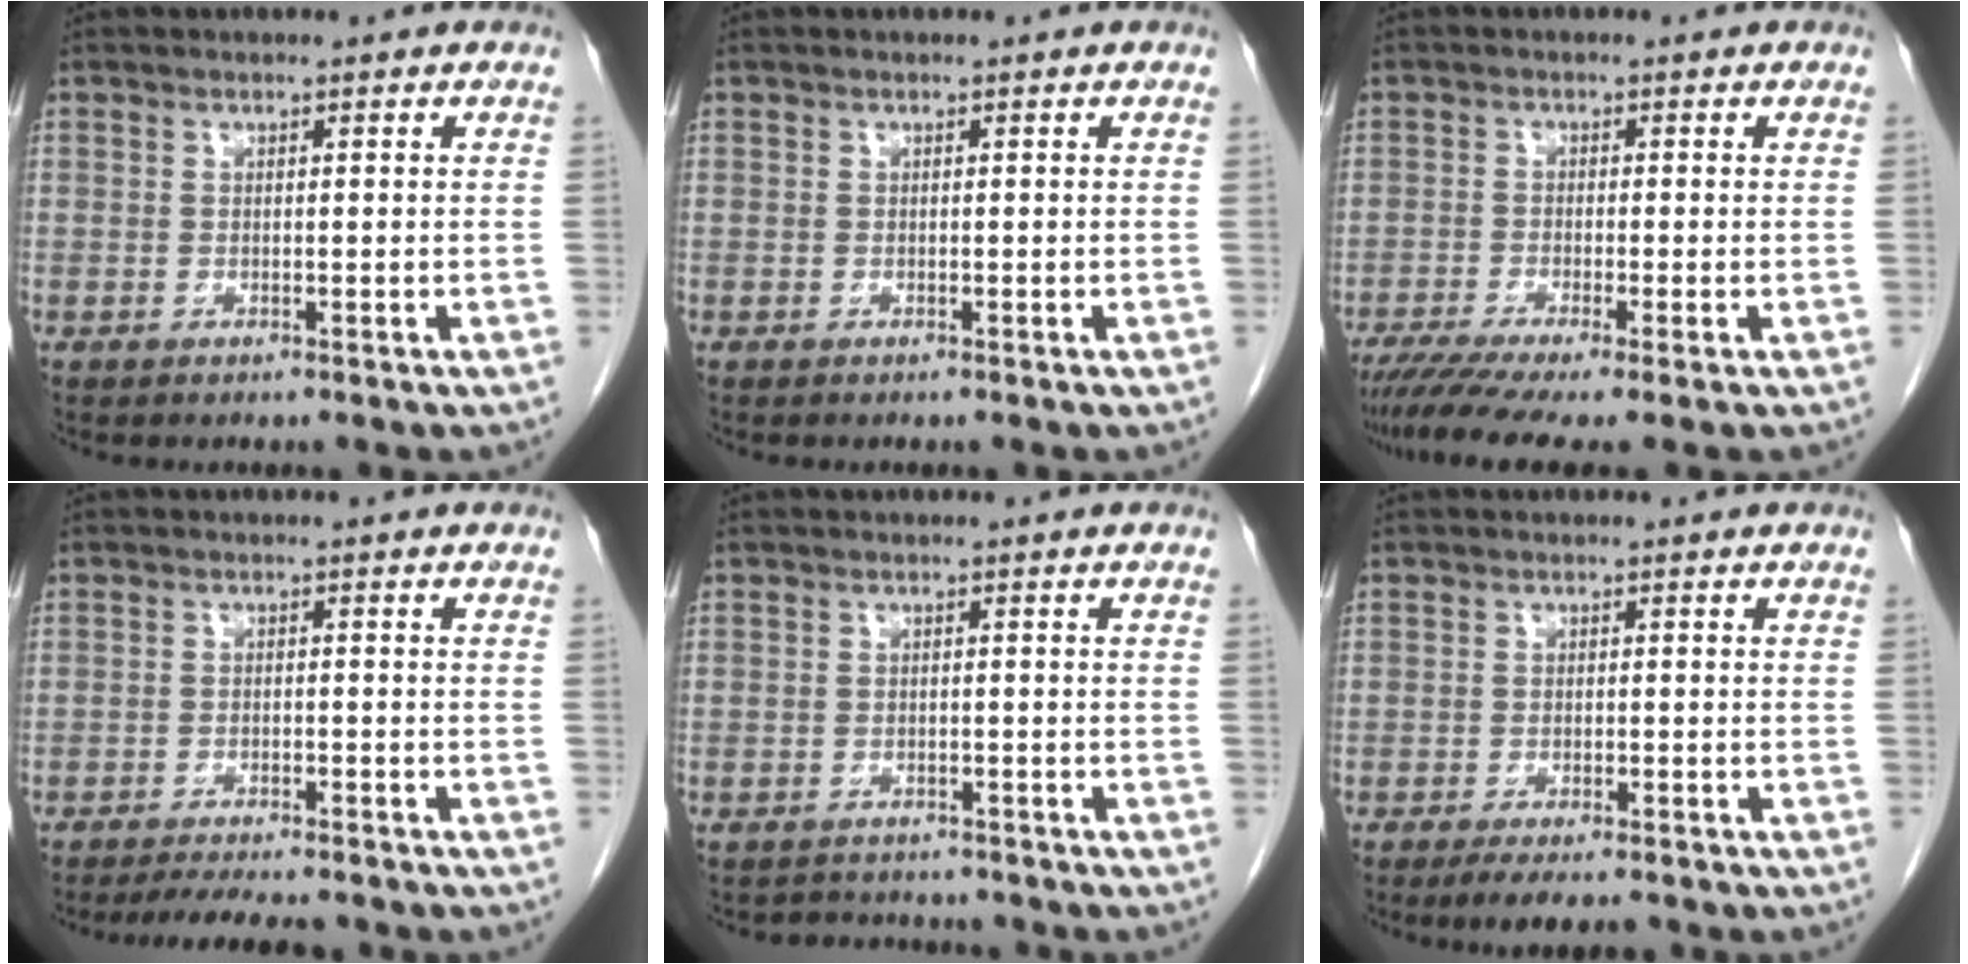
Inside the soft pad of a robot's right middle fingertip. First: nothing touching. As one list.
[{"total": 0.0}, {"total": 7.6, "force": [-5.6, 0.1, 5.1], "torque": [-0.085, -0.016, -0.093]}, {"total": 8.2, "force": [-7.4, 1.2, 3.3], "torque": [-0.046, -0.011, -0.107]}, {"total": 5.0, "force": [-4.8, 1.5, 0.5], "torque": [-0.007, 0.002, -0.062]}, {"total": 5.6, "force": [-4.7, 1.2, 2.9], "torque": [-0.039, -0.008, -0.070]}]